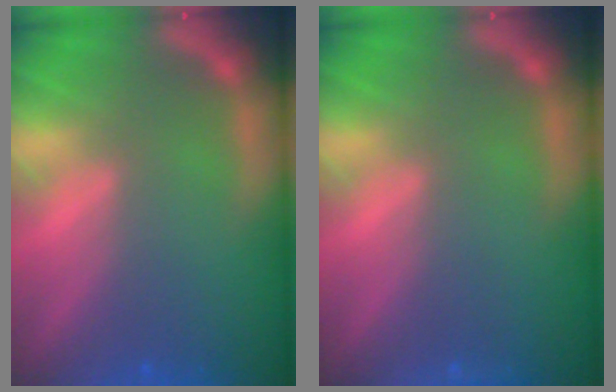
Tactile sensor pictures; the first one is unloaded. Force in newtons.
{"total": 0.9}